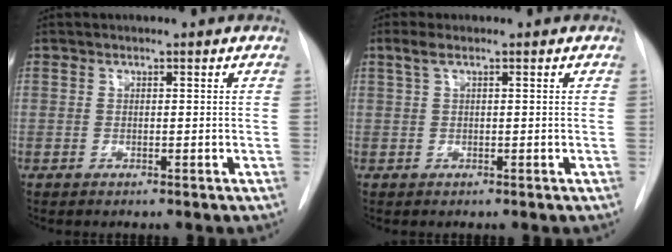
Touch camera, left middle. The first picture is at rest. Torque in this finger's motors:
{"motor_torque": [0.19, -0.27, 0.02, 0.02]}